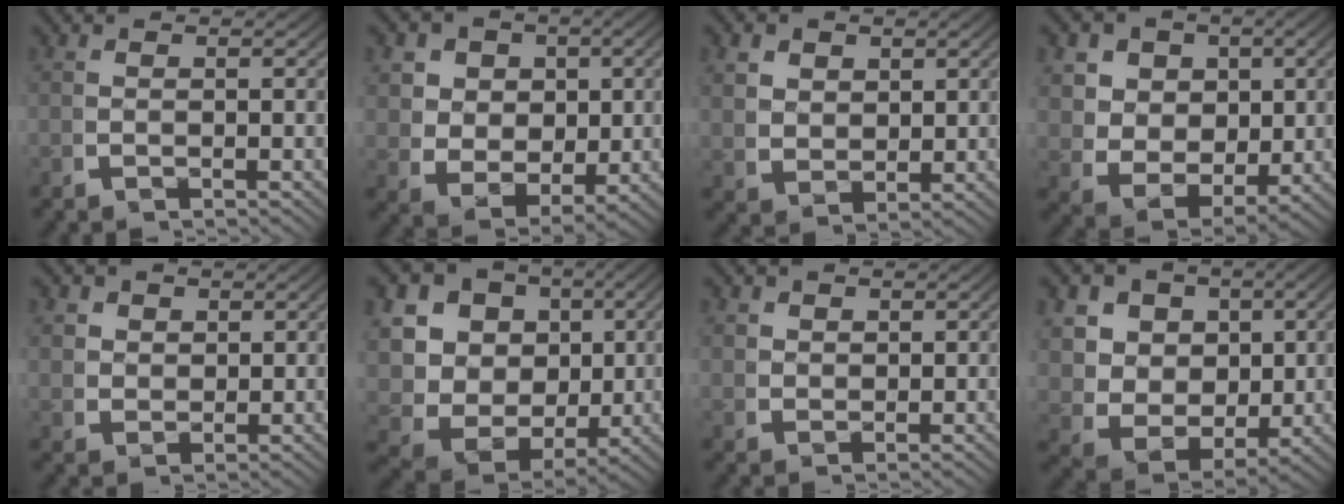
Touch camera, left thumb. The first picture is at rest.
{"total": 8.0, "force": [0.0, 6.5, 4.7], "torque": [-0.106, -0.039, 0.012]}
{"total": 3.2, "force": [1.0, 2.6, 1.6], "torque": [-0.032, -0.014, 0.031]}
{"total": 9.1, "force": [-0.1, 7.3, 5.4], "torque": [-0.132, -0.048, 0.010]}
{"total": 2.5, "force": [1.4, 1.9, 0.9], "torque": [-0.010, -0.007, 0.032]}
{"total": 15.2, "force": [-0.2, 12.7, 8.3], "torque": [-0.196, -0.048, -0.008]}
{"total": 1.7, "force": [1.2, 1.1, 0.4], "torque": [0.003, -0.002, 0.029]}
{"total": 10.7, "force": [-0.1, 8.7, 6.2], "torque": [-0.156, -0.050, 0.005]}